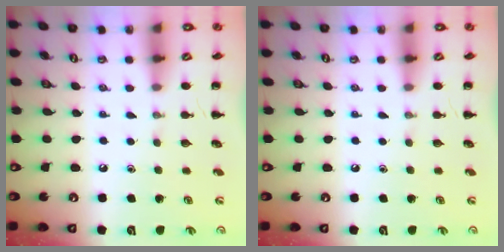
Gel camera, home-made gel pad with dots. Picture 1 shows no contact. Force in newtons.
{"total": 0.0}